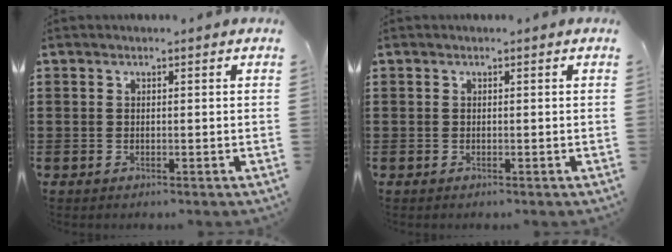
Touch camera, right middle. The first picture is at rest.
{"total": 0.0}